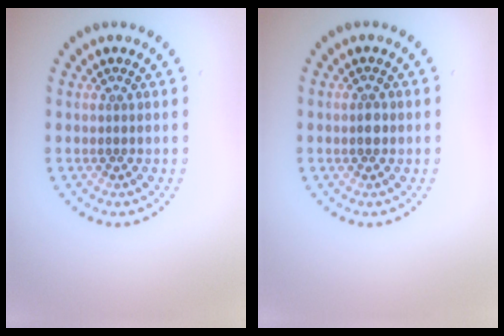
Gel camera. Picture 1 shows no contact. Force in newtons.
{"total": 0.9, "press": 0.8, "slide": 0.3}